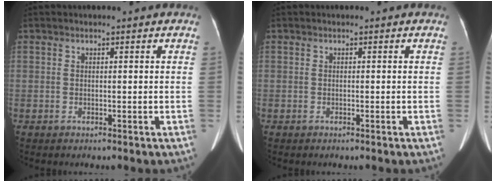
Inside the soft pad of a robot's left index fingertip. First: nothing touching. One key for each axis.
{"total": 0.0}